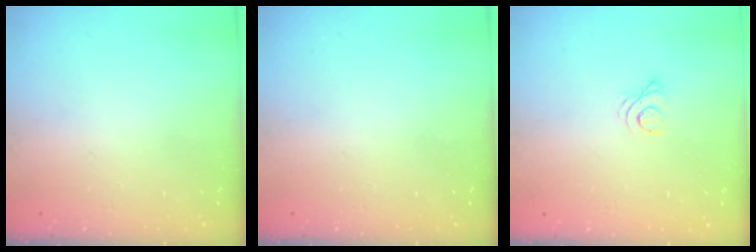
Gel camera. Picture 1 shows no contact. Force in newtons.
{"total": 0.0}
{"total": 2.3, "press": 2.3, "slide": 0.3}